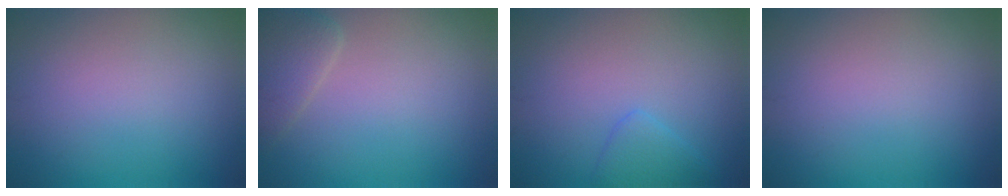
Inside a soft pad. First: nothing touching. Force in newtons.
{"total": 2.4, "press": 2.4, "slide": 0.2}
{"total": 1.9, "press": 1.9, "slide": 0.2}
{"total": 0.0}